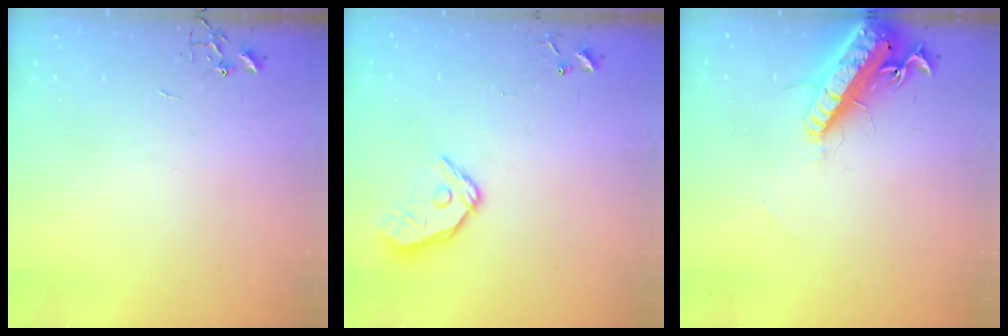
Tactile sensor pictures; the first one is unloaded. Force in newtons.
{"total": 11.3, "press": 11.1, "slide": 1.6}
{"total": 18.4, "press": 18.0, "slide": 4.0}